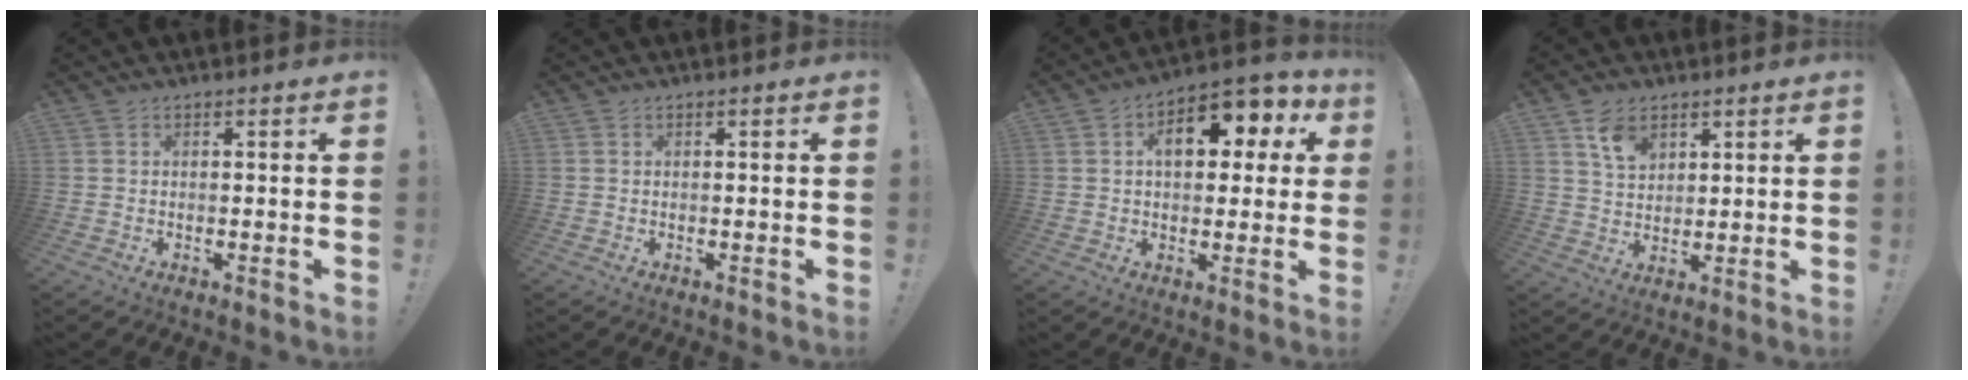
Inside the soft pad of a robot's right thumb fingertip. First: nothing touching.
{"total": 0.0}
{"total": 12.5, "force": [3.4, 7.5, 9.4], "torque": [-0.122, -0.004, 0.056]}
{"total": 7.4, "force": [4.5, 4.7, 3.6], "torque": [-0.050, -0.021, 0.082]}